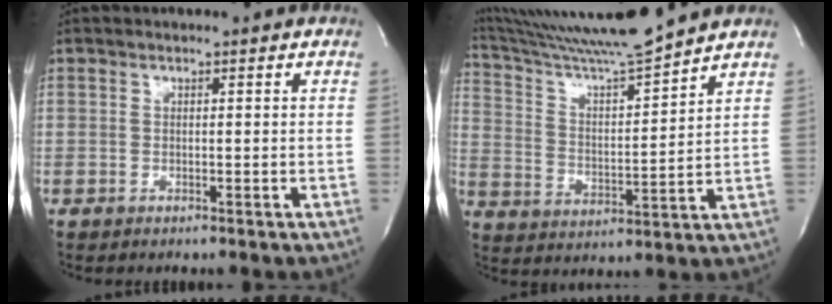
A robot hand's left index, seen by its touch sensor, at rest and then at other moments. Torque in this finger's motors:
{"motor_torque": [0.50, -0.51, 0.30, 0.15]}